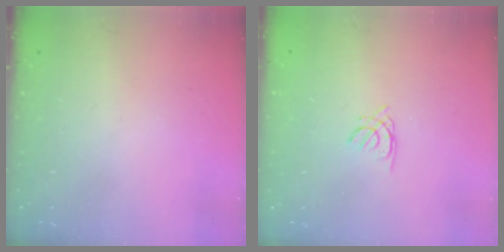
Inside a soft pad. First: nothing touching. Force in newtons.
{"total": 0.5, "press": 0.4, "slide": 0.3}